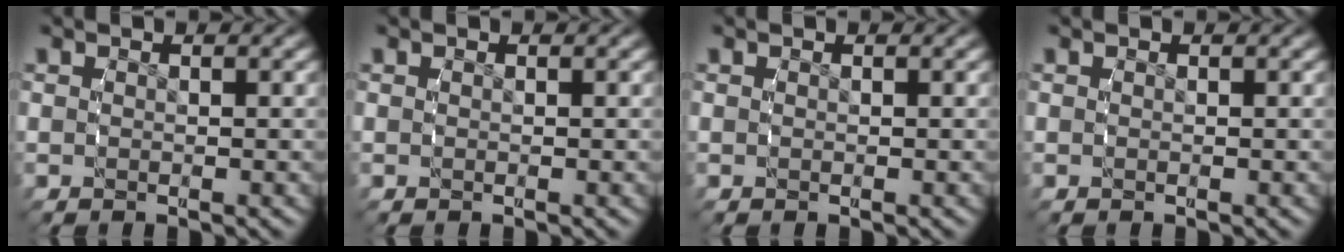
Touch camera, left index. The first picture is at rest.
{"total": 0.0}
{"total": 0.0}
{"total": 0.0}